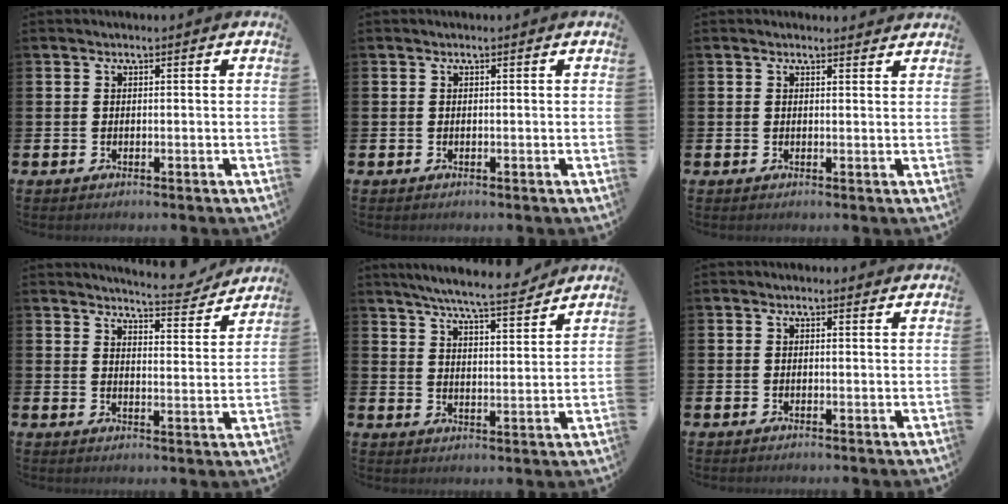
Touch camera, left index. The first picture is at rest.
{"total": 0.0}
{"total": 1.1, "force": [1.1, 0.3, 0.0], "torque": [0.007, -0.002, 0.018]}
{"total": 5.7, "force": [5.6, 0.4, 1.2], "torque": [-0.021, -0.040, 0.094]}
{"total": 7.2, "force": [6.8, 0.2, 2.4], "torque": [-0.054, -0.042, 0.116]}
{"total": 0.0}